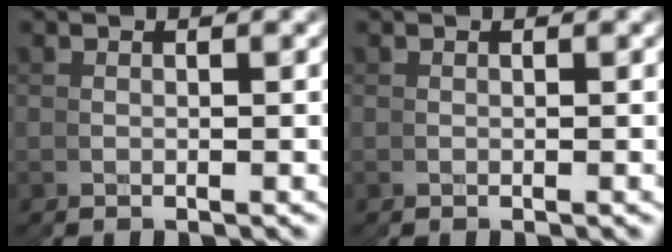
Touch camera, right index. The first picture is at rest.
{"total": 0.0}